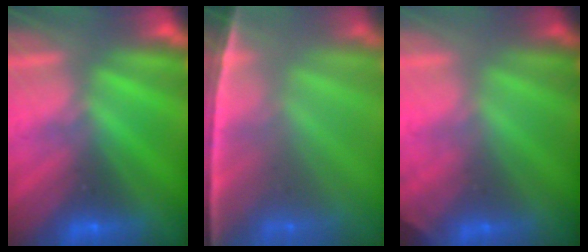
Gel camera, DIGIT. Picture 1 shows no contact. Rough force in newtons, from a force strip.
{"total": 5.5}
{"total": 1.9}